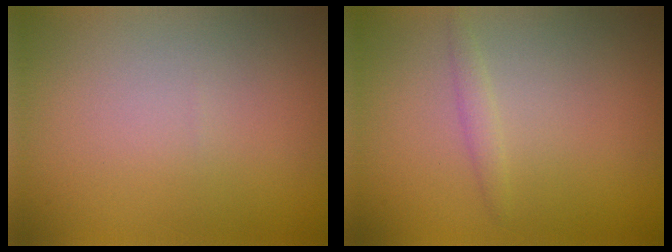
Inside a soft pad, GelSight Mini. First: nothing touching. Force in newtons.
{"total": 0.9, "press": 0.9, "slide": 0.1}